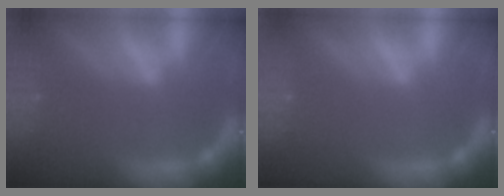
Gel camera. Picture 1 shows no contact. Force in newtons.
{"total": 0.0}